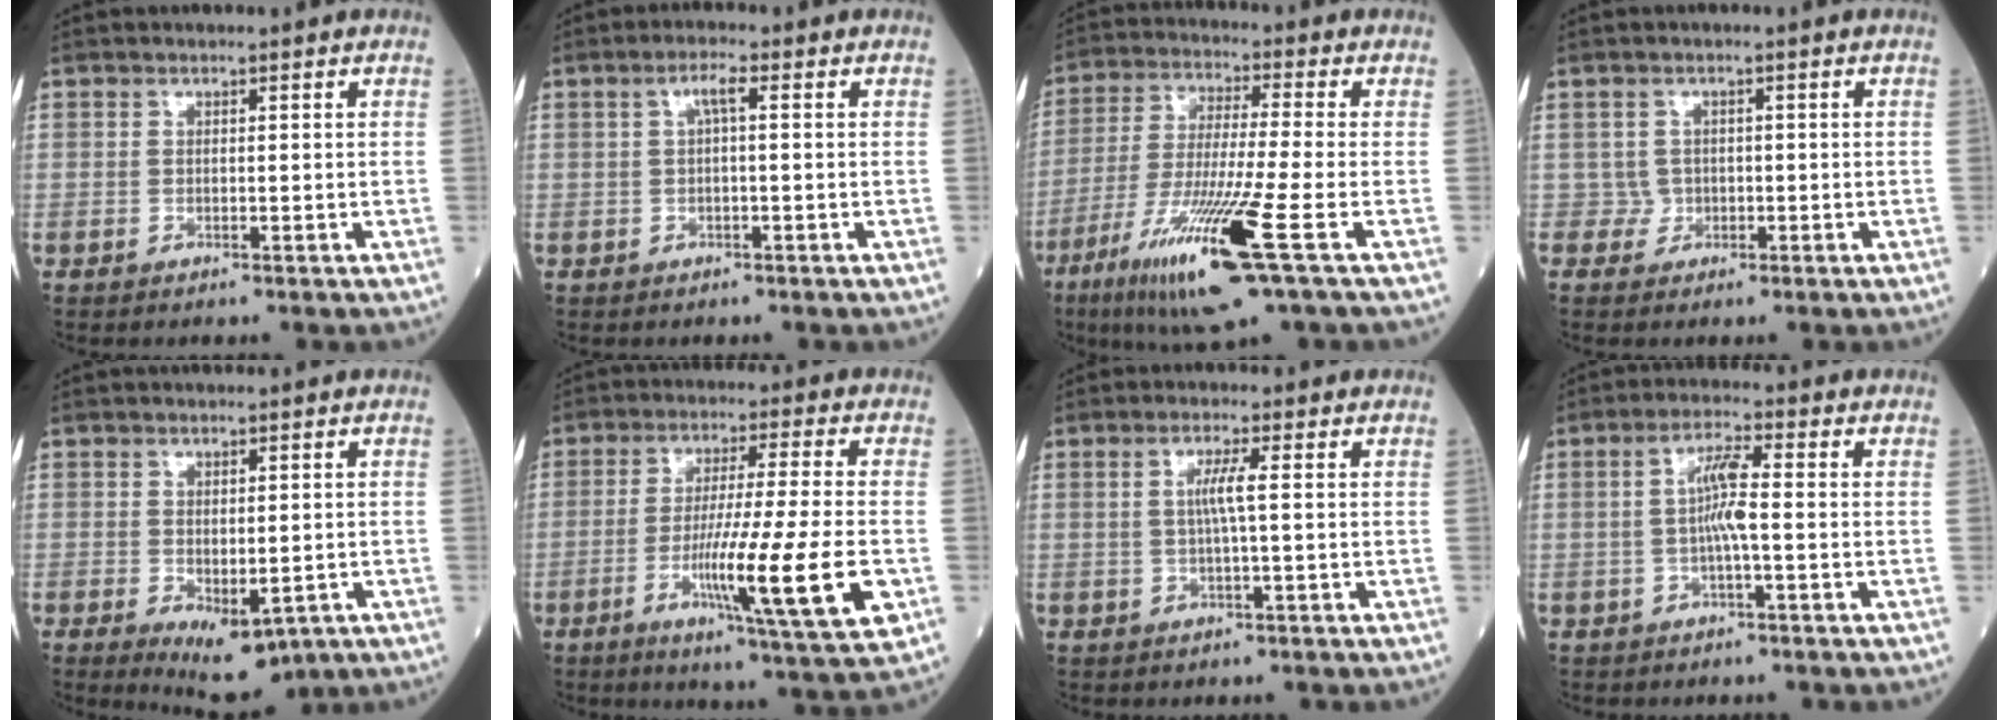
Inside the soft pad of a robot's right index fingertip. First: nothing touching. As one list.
[{"total": 2.4, "force": [0.5, 0.3, 2.3], "torque": [-0.048, 0.007, 0.009]}, {"total": 15.5, "force": [-7.4, -0.4, 13.6], "torque": [-0.282, -0.040, -0.135]}, {"total": 1.6, "force": [-0.4, 1.6, -0.2], "torque": [0.011, 0.008, -0.010]}, {"total": 7.6, "force": [-3.2, 3.4, 6.0], "torque": [-0.090, -0.017, -0.034]}, {"total": 15.5, "force": [-4.5, -0.5, 14.8], "torque": [-0.256, -0.033, -0.075]}, {"total": 3.0, "force": [0.2, -0.4, 3.0], "torque": [-0.061, -0.001, 0.003]}, {"total": 4.6, "force": [-0.6, 0.3, 4.5], "torque": [-0.087, 0.009, -0.010]}]